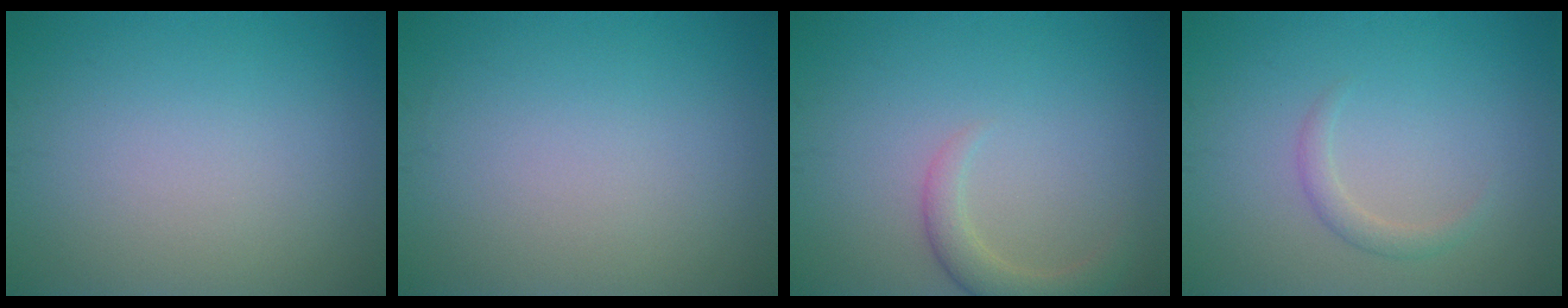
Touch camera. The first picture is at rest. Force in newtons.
{"total": 0.0}
{"total": 2.6, "press": 2.5, "slide": 0.4}
{"total": 1.4, "press": 1.4, "slide": 0.1}